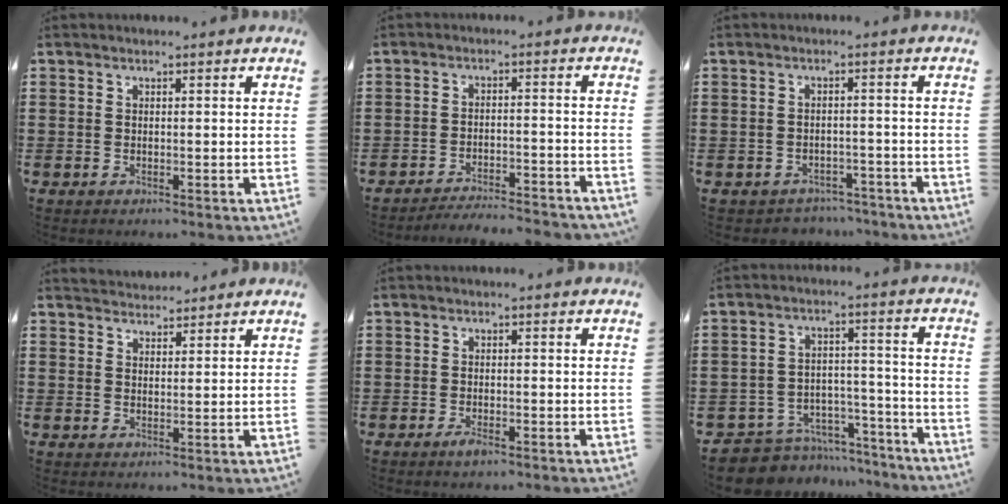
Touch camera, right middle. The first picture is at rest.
{"total": 3.7, "force": [-3.6, -0.1, 0.6], "torque": [-0.015, 0.001, -0.075]}
{"total": 2.6, "force": [-2.5, 0.6, -0.2], "torque": [-0.006, -0.001, -0.055]}
{"total": 2.7, "force": [2.6, 0.5, -0.5], "torque": [0.001, -0.005, 0.051]}
{"total": 1.7, "force": [-1.0, 0.5, 1.3], "torque": [-0.031, -0.004, -0.021]}
{"total": 7.0, "force": [-6.7, 2.1, 0.7], "torque": [-0.014, 0.022, -0.130]}